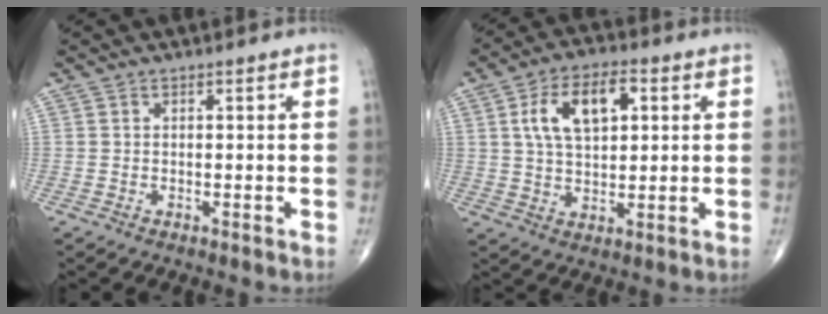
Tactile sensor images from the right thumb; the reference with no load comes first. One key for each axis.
{"total": 11.6, "fx": 3.2, "fy": 6.2, "fz": 9.2, "tx": -0.152, "ty": 0.007, "tz": 0.054}